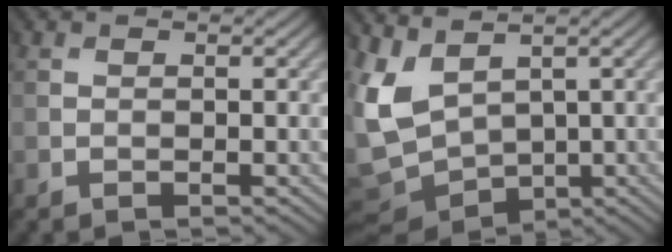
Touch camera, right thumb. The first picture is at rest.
{"total": 7.3, "force": [1.5, 5.0, 5.0], "torque": [-0.171, -0.003, 0.018]}